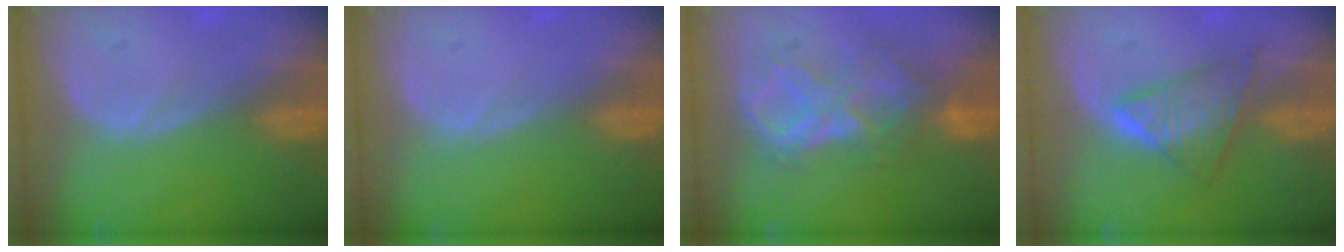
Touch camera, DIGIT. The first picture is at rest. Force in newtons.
{"total": 0.0}
{"total": 8.8, "press": 7.7, "slide": 4.2}
{"total": 6.0, "press": 5.9, "slide": 0.6}